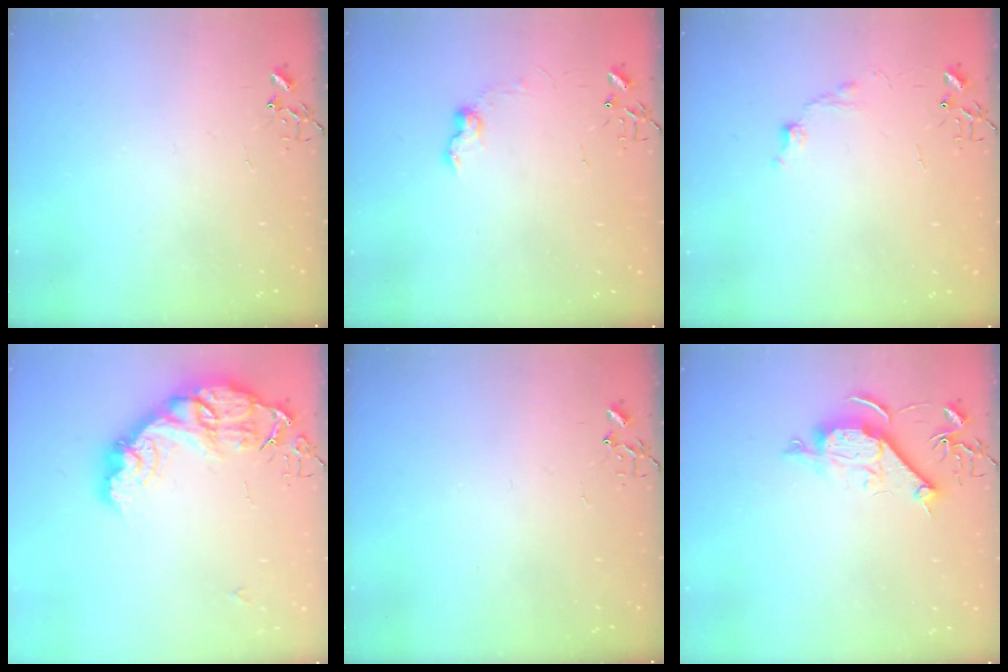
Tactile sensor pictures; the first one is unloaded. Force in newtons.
{"total": 7.8, "press": 7.8, "slide": 0.8}
{"total": 6.7, "press": 6.7, "slide": 0.9}
{"total": 18.2, "press": 18.2, "slide": 1.3}
{"total": 0.0}
{"total": 10.4, "press": 10.4, "slide": 0.9}